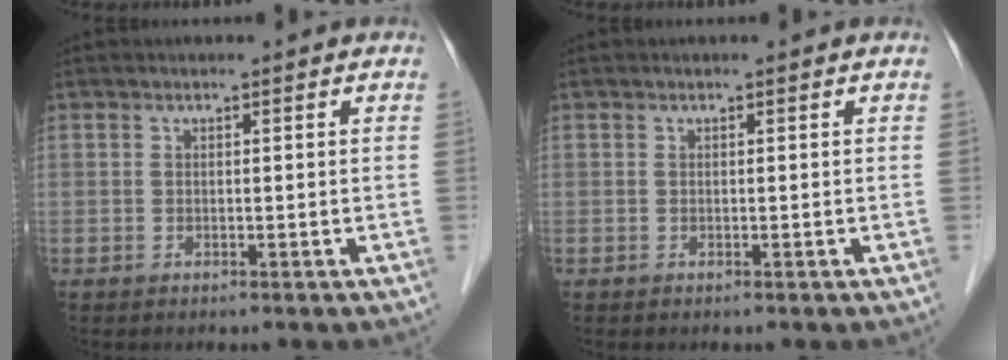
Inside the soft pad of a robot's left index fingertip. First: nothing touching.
{"total": 0.0}